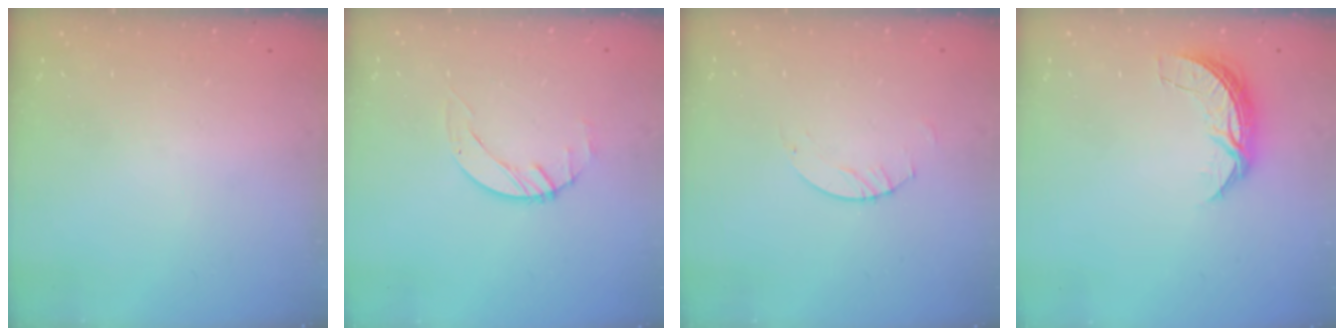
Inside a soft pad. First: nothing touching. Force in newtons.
{"total": 1.4, "press": 1.4, "slide": 0.2}
{"total": 2.0, "press": 2.0, "slide": 0.2}
{"total": 6.9, "press": 6.8, "slide": 0.5}